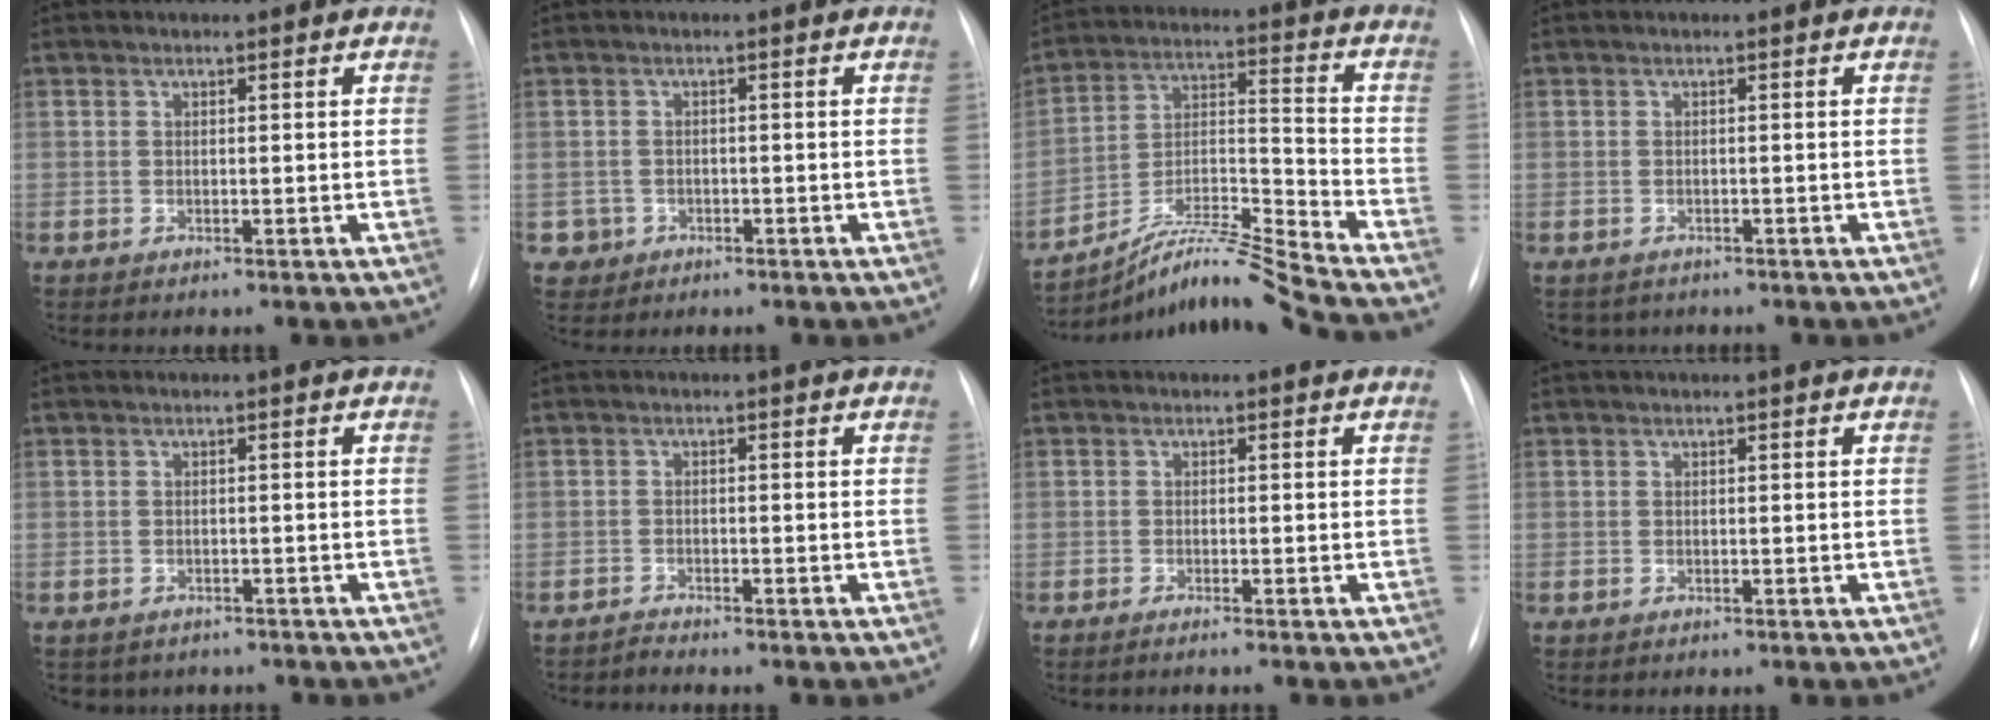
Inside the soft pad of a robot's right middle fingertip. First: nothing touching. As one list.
[{"total": 2.4, "force": [-1.0, 2.2, -0.2], "torque": [0.003, 0.008, -0.014]}, {"total": 12.3, "force": [-11.3, -3.2, 3.7], "torque": [-0.067, 0.016, -0.200]}, {"total": 2.7, "force": [-2.2, 1.5, 0.1], "torque": [-0.005, 0.000, -0.029]}, {"total": 3.9, "force": [-3.2, 2.1, 0.4], "torque": [-0.008, 0.007, -0.035]}, {"total": 1.2, "force": [-1.1, -0.3, -0.4], "torque": [0.004, -0.011, -0.020]}, {"total": 1.2, "force": [-0.9, -0.4, 0.7], "torque": [-0.015, -0.002, -0.014]}, {"total": 0.0}]